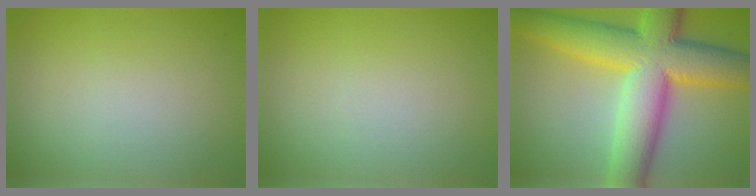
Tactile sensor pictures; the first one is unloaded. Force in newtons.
{"total": 0.0}
{"total": 13.1, "press": 13.1, "slide": 0.2}